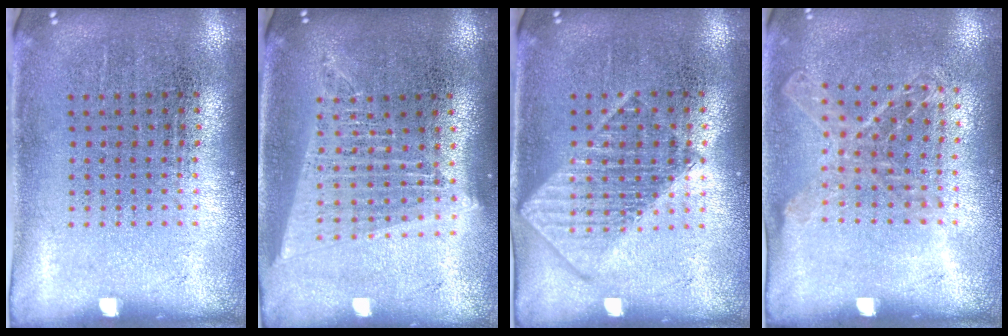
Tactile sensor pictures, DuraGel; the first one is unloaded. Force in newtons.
{"total": 1.8, "press": 1.5, "slide": 0.9}
{"total": 1.3, "press": 1.3, "slide": 0.1}
{"total": 1.1, "press": 1.1, "slide": 0.3}